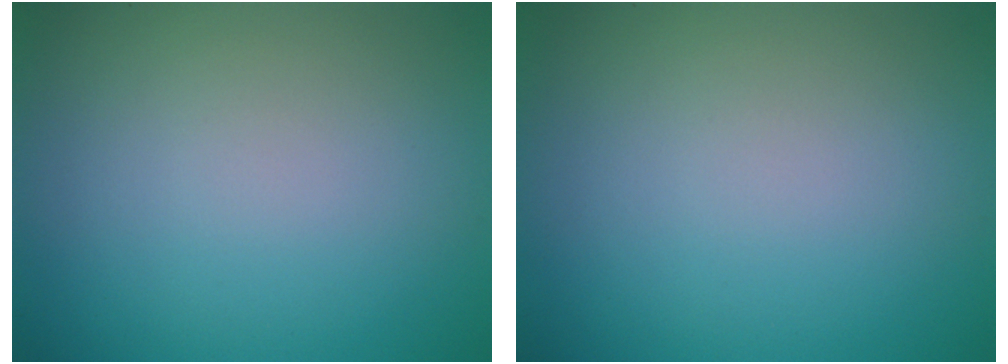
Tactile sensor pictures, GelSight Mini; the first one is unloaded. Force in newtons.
{"total": 0.0}